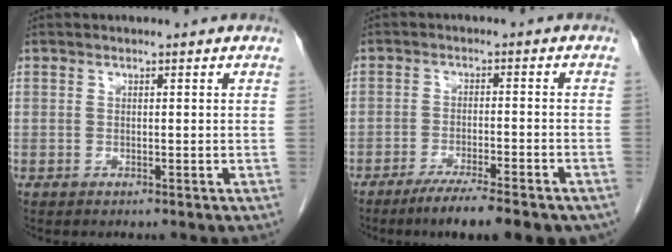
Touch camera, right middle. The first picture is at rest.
{"total": 11.1, "force": [-8.5, 1.6, 7.0], "torque": [-0.093, -0.016, -0.124]}